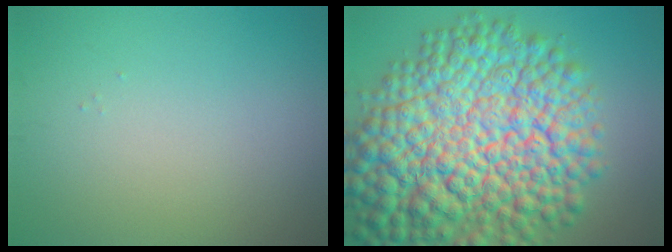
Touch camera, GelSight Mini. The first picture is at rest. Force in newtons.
{"total": 16.7, "press": 16.7, "slide": 0.5}